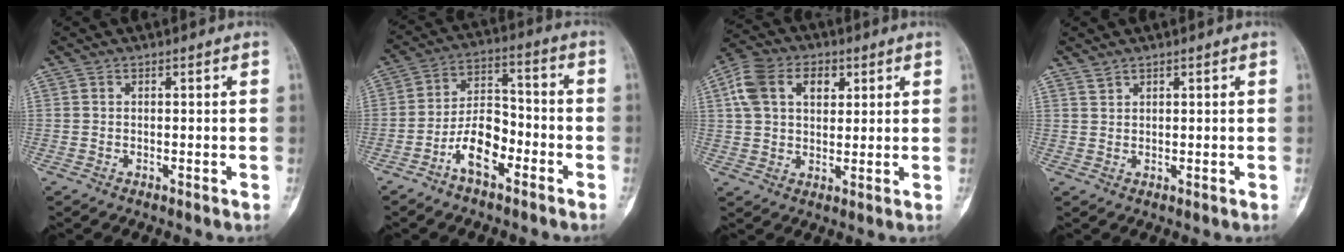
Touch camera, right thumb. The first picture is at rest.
{"total": 9.7, "force": [-5.0, 4.8, 6.8], "torque": [-0.112, 0.048, -0.096]}
{"total": 11.6, "force": [4.1, 7.8, 7.6], "torque": [-0.128, 0.013, 0.070]}
{"total": 1.2, "force": [1.1, 0.4, 0.1], "torque": [0.005, -0.004, 0.021]}